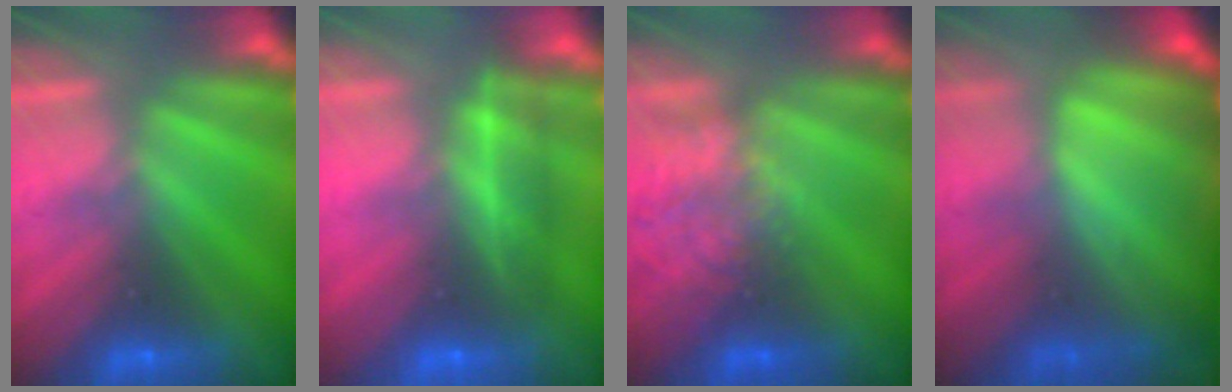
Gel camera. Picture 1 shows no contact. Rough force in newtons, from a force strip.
{"total": 2.2}
{"total": 2.2}
{"total": 8.2}